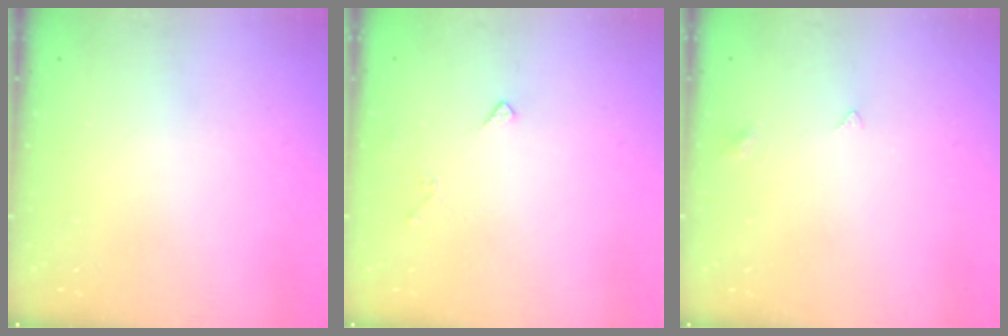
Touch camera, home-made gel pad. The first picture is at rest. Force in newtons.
{"total": 3.7, "press": 3.7, "slide": 0.7}
{"total": 2.5, "press": 2.4, "slide": 0.4}